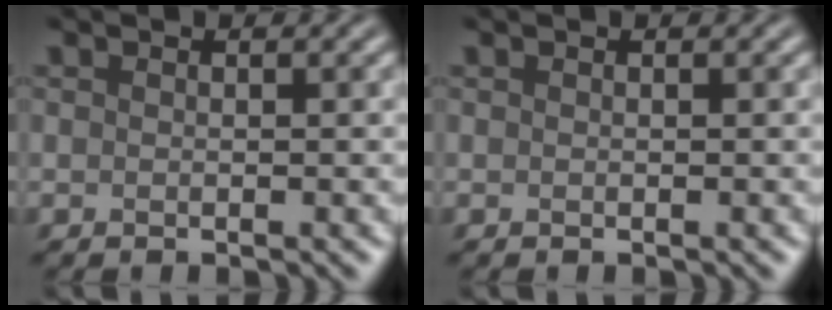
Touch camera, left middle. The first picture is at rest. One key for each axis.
{"total": 0.0}